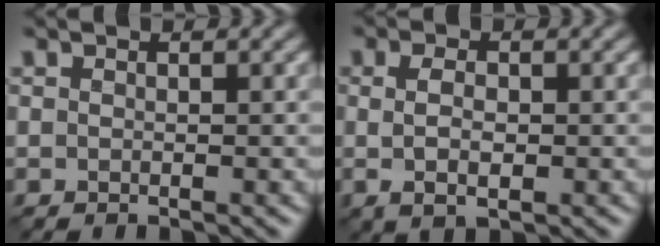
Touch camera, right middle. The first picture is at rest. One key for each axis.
{"total": 2.5, "fx": -0.1, "fy": 1.2, "fz": 2.1, "tx": -0.046, "ty": -0.001, "tz": 0.003}